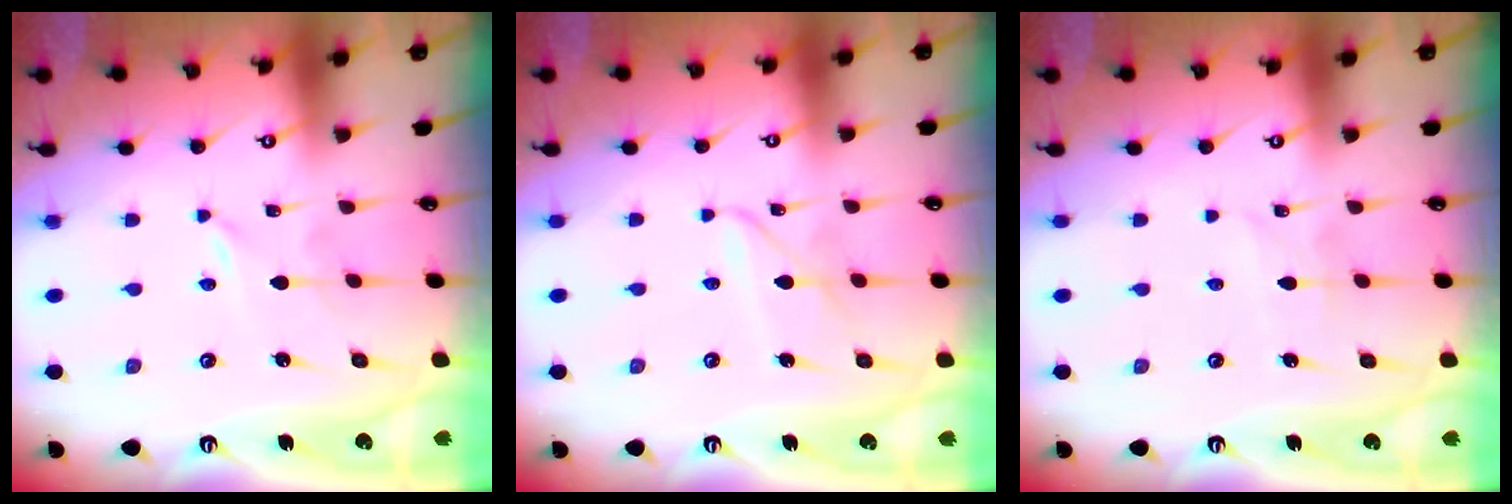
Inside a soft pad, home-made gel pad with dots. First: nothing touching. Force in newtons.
{"total": 3.9, "press": 3.9, "slide": 0.3}
{"total": 2.3, "press": 2.3, "slide": 0.3}